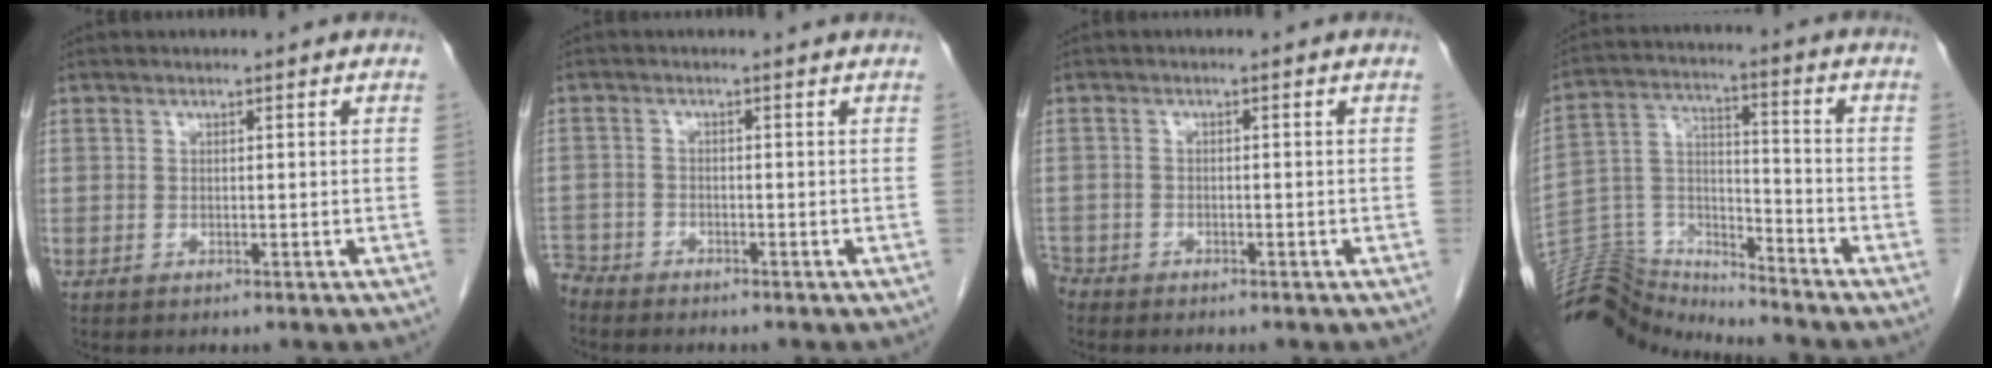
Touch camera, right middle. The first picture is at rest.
{"total": 3.7, "force": [-3.3, 1.5, 0.4], "torque": [-0.001, -0.001, -0.061]}
{"total": 2.8, "force": [-2.5, 1.2, 0.2], "torque": [-0.009, -0.002, -0.048]}
{"total": 11.7, "force": [-11.7, 0.8, -0.6], "torque": [0.002, 0.054, -0.221]}